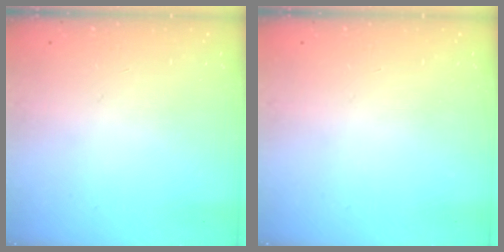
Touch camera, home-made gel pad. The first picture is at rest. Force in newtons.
{"total": 0.0}